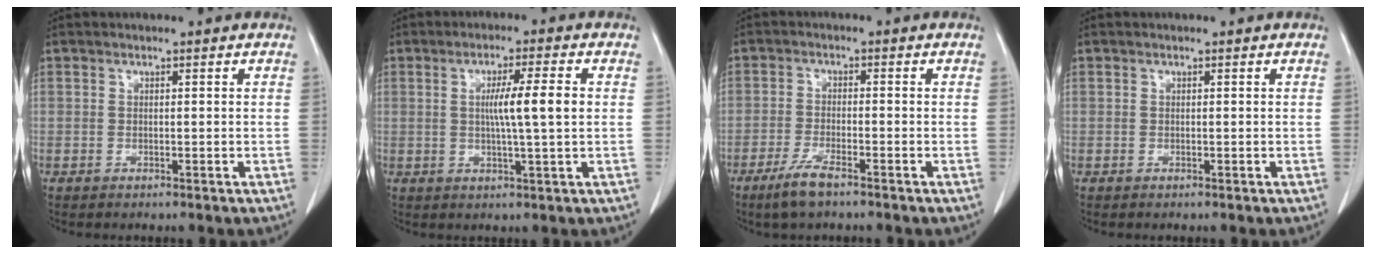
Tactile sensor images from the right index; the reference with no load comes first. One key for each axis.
{"total": 6.4, "fx": 0.6, "fy": -0.4, "fz": 6.3, "tx": -0.108, "ty": -0.002, "tz": 0.010}
{"total": 4.8, "fx": -3.5, "fy": 0.6, "fz": 3.3, "tx": -0.075, "ty": -0.009, "tz": -0.065}
{"total": 0.0}